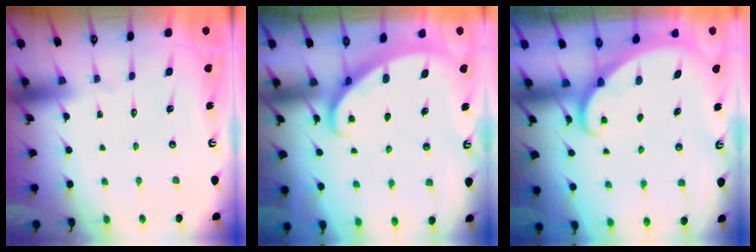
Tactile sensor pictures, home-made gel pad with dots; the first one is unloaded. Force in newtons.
{"total": 2.0, "press": 2.0, "slide": 0.3}
{"total": 1.8, "press": 1.8, "slide": 0.0}